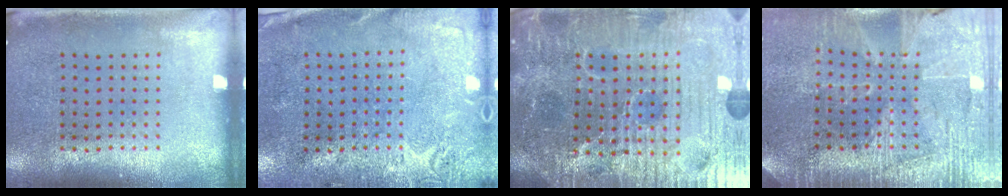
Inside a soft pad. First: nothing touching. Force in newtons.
{"total": 2.8, "press": 2.3, "slide": 1.6}
{"total": 6.6, "press": 6.1, "slide": 2.7}
{"total": 3.5, "press": 3.3, "slide": 1.2}